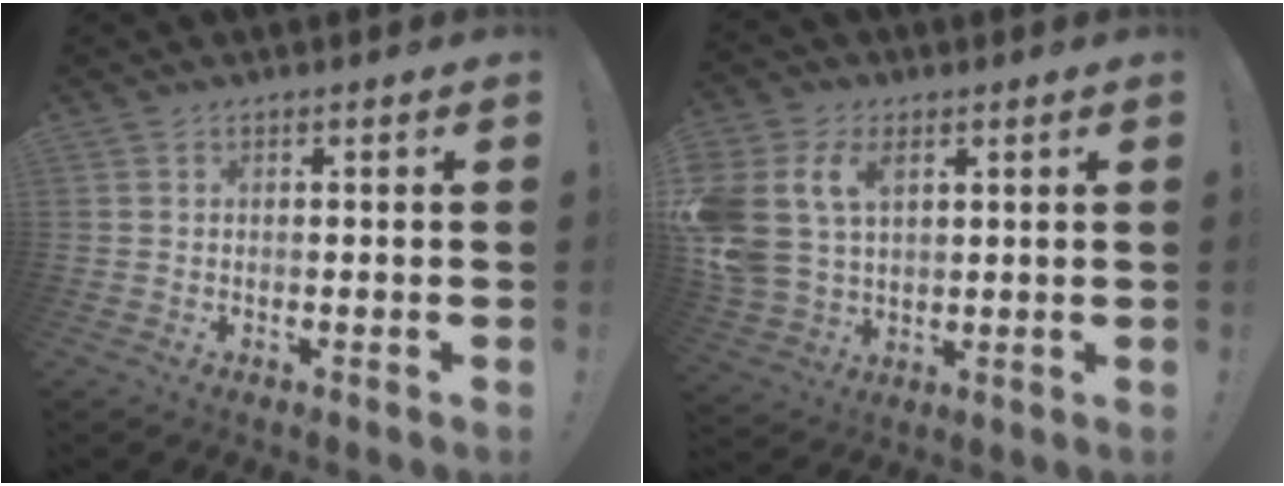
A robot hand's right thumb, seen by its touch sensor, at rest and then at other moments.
{"total": 14.1, "force": [4.9, 10.1, 8.5], "torque": [-0.193, -0.012, 0.096]}